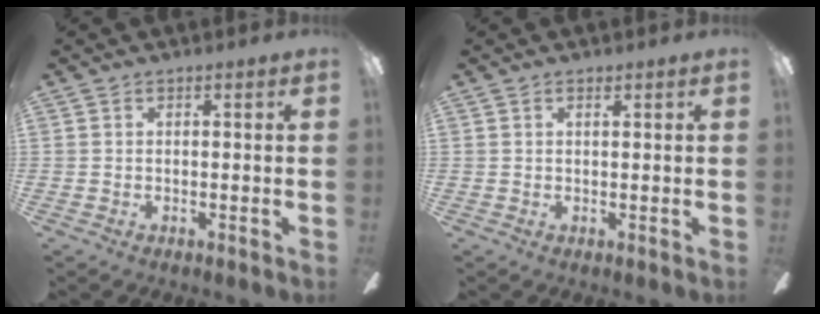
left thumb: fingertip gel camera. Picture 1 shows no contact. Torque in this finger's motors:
{"motor_torque": [-0.06, -0.01, -0.49, 0.31, 0.03]}